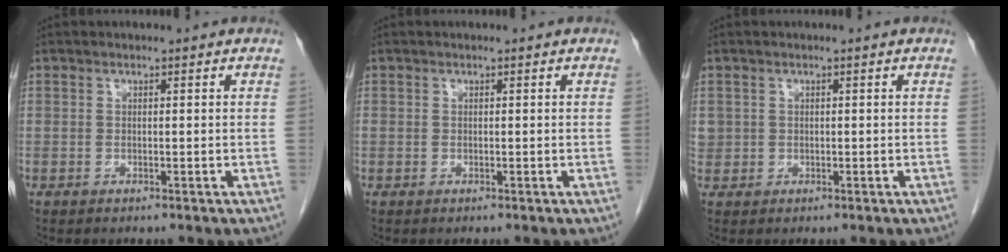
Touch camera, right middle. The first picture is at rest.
{"total": 0.0}
{"total": 1.9, "force": [0.3, 1.8, 0.4], "torque": [-0.003, 0.011, 0.009]}